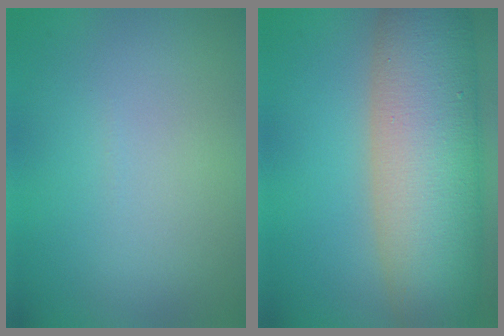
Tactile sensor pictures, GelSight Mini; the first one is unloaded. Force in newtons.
{"total": 13.4, "press": 13.4, "slide": 0.6}